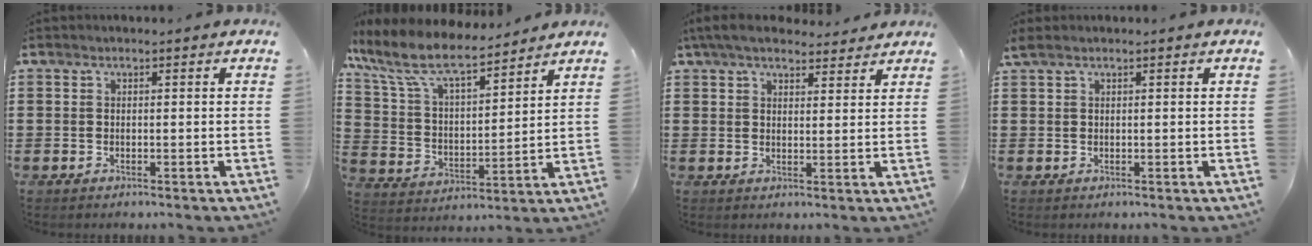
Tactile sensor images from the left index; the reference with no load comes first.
{"total": 9.7, "force": [7.9, 2.3, 5.1], "torque": [-0.130, -0.036, 0.136]}
{"total": 5.5, "force": [4.7, 1.6, 2.4], "torque": [-0.060, -0.004, 0.088]}
{"total": 0.8, "force": [0.5, 0.1, 0.7], "torque": [-0.014, 0.001, 0.009]}